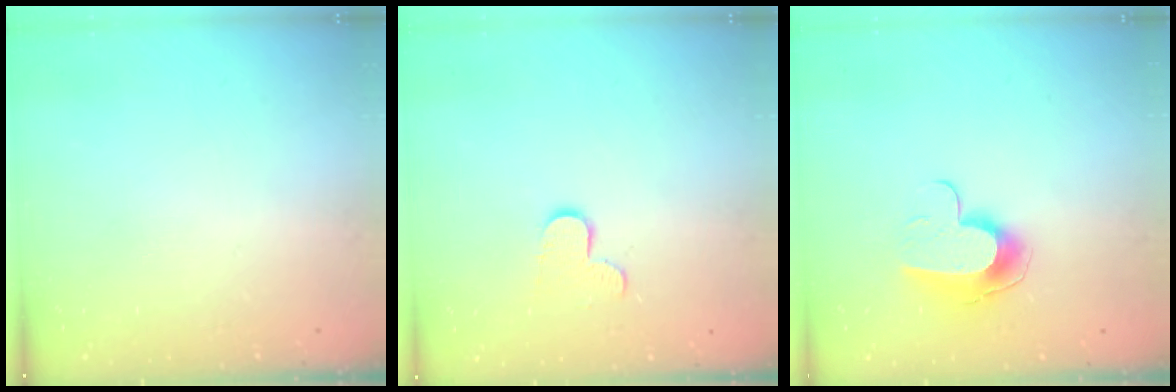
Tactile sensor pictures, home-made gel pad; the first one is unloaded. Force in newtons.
{"total": 7.2, "press": 7.2, "slide": 0.4}
{"total": 10.5, "press": 10.5, "slide": 0.5}